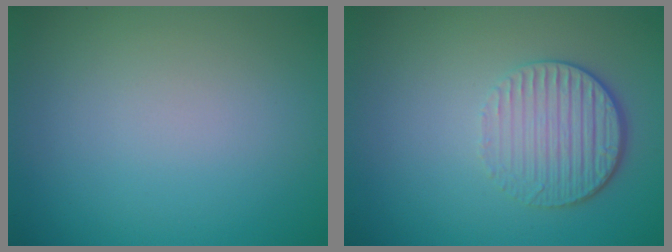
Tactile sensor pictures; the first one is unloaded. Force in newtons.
{"total": 3.6, "press": 2.6, "slide": 2.5}